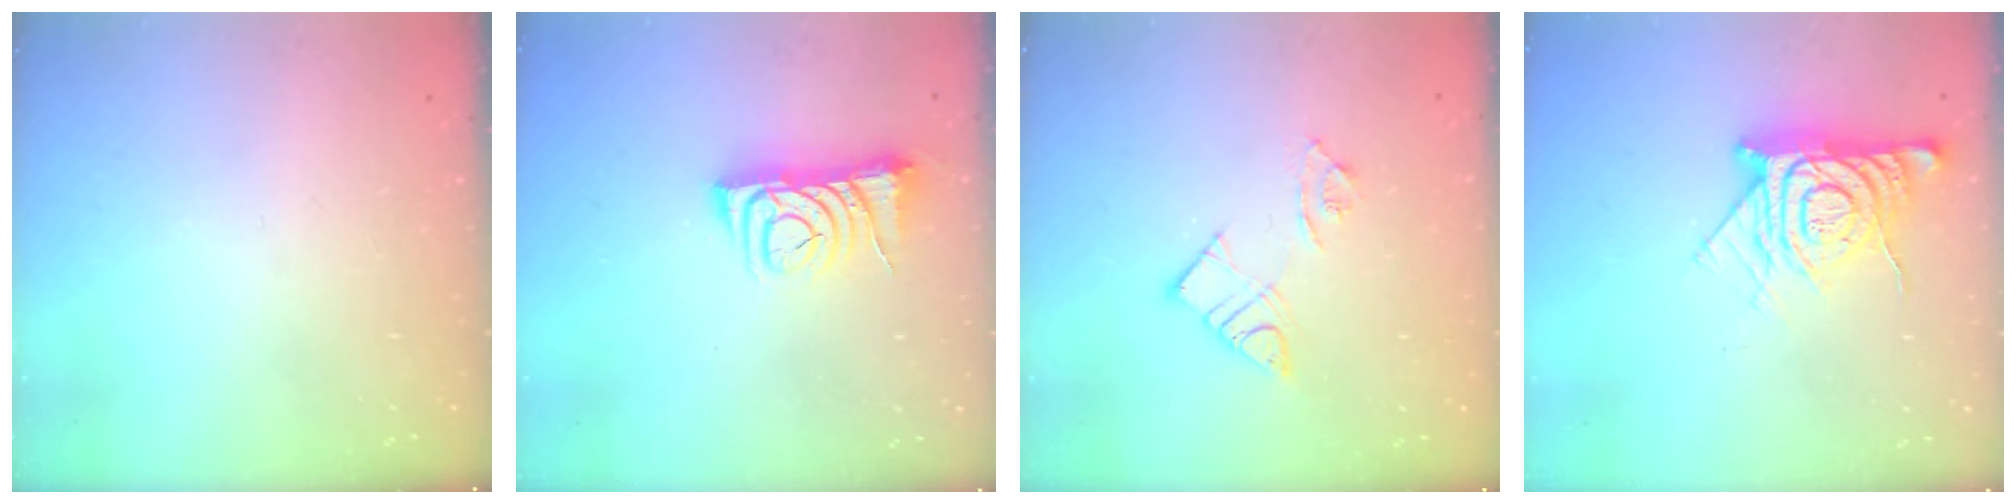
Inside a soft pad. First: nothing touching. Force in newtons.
{"total": 6.8, "press": 6.7, "slide": 1.0}
{"total": 8.4, "press": 8.4, "slide": 0.6}
{"total": 13.0, "press": 13.0, "slide": 1.0}